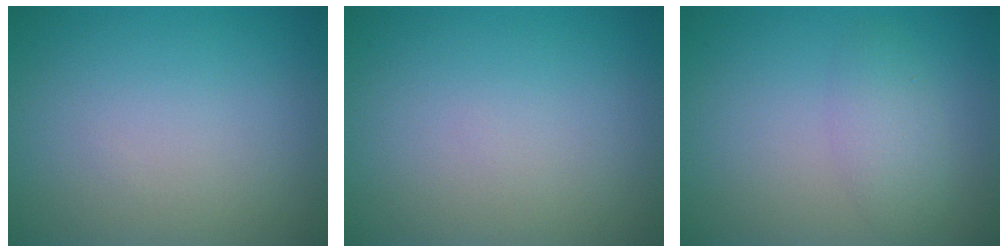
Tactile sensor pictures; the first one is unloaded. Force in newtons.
{"total": 0.0}
{"total": 2.2, "press": 2.2, "slide": 0.1}